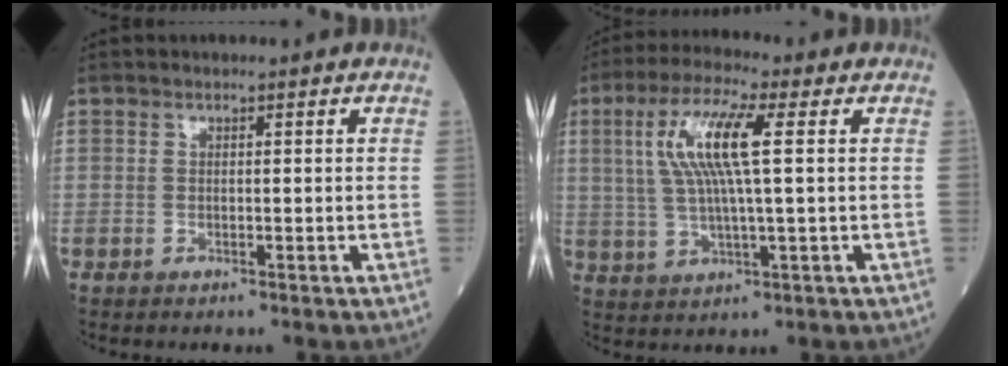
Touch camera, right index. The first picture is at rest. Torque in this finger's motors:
{"motor_torque": [1.26, 0.28, 0.70, 0.21]}